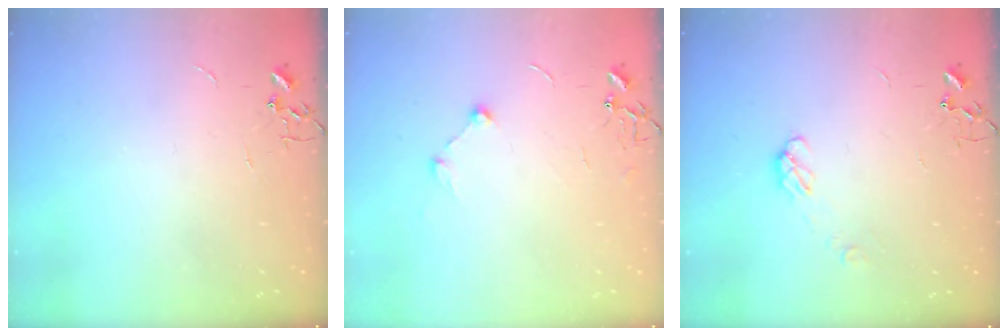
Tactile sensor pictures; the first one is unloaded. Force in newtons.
{"total": 5.9, "press": 5.9, "slide": 0.8}
{"total": 4.9, "press": 4.9, "slide": 0.8}